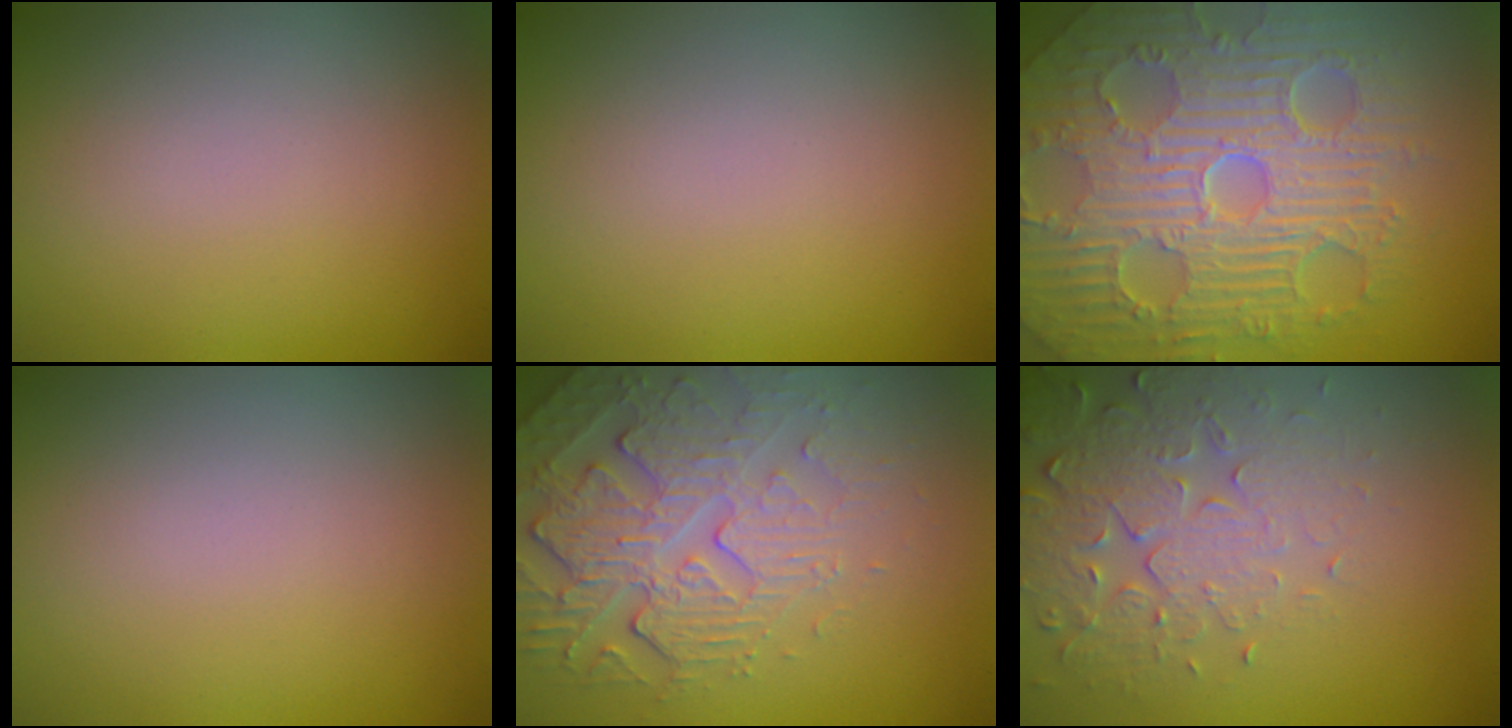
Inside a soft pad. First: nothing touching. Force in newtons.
{"total": 0.0}
{"total": 11.3, "press": 7.4, "slide": 8.5}
{"total": 0.0}
{"total": 4.8, "press": 4.4, "slide": 1.9}
{"total": 4.5, "press": 4.5, "slide": 0.4}